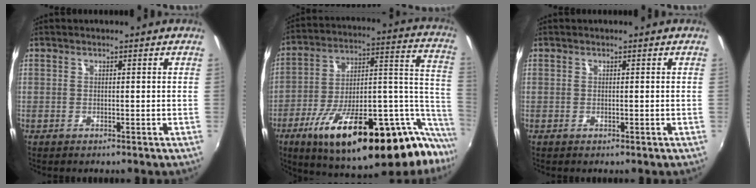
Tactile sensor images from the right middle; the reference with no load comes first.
{"total": 33.5, "force": [-20.3, 9.3, 25.0], "torque": [-0.339, -0.011, -0.309]}
{"total": 0.0}